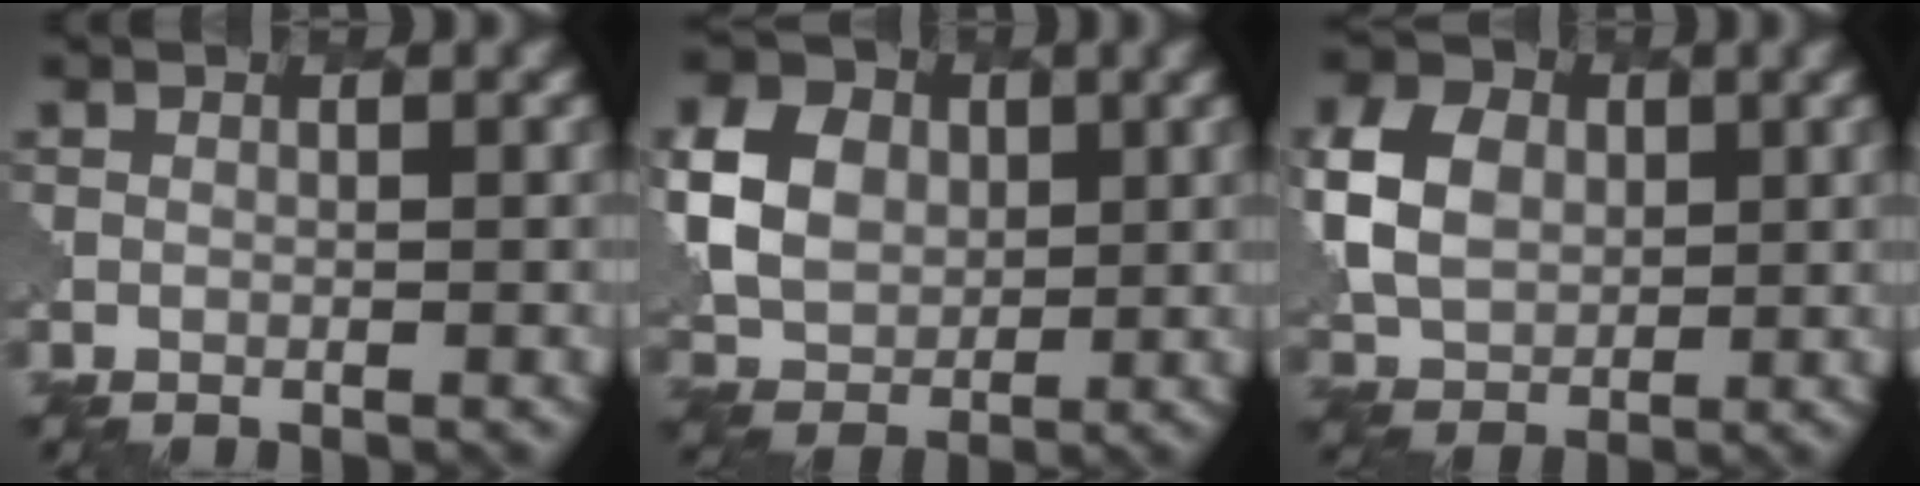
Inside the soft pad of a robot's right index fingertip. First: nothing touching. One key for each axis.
{"total": 7.0, "fx": 1.4, "fy": 5.6, "fz": 4.0, "tx": -0.102, "ty": 0.013, "tz": 0.019}
{"total": 6.2, "fx": 1.2, "fy": 4.9, "fz": 3.7, "tx": -0.091, "ty": 0.012, "tz": 0.015}